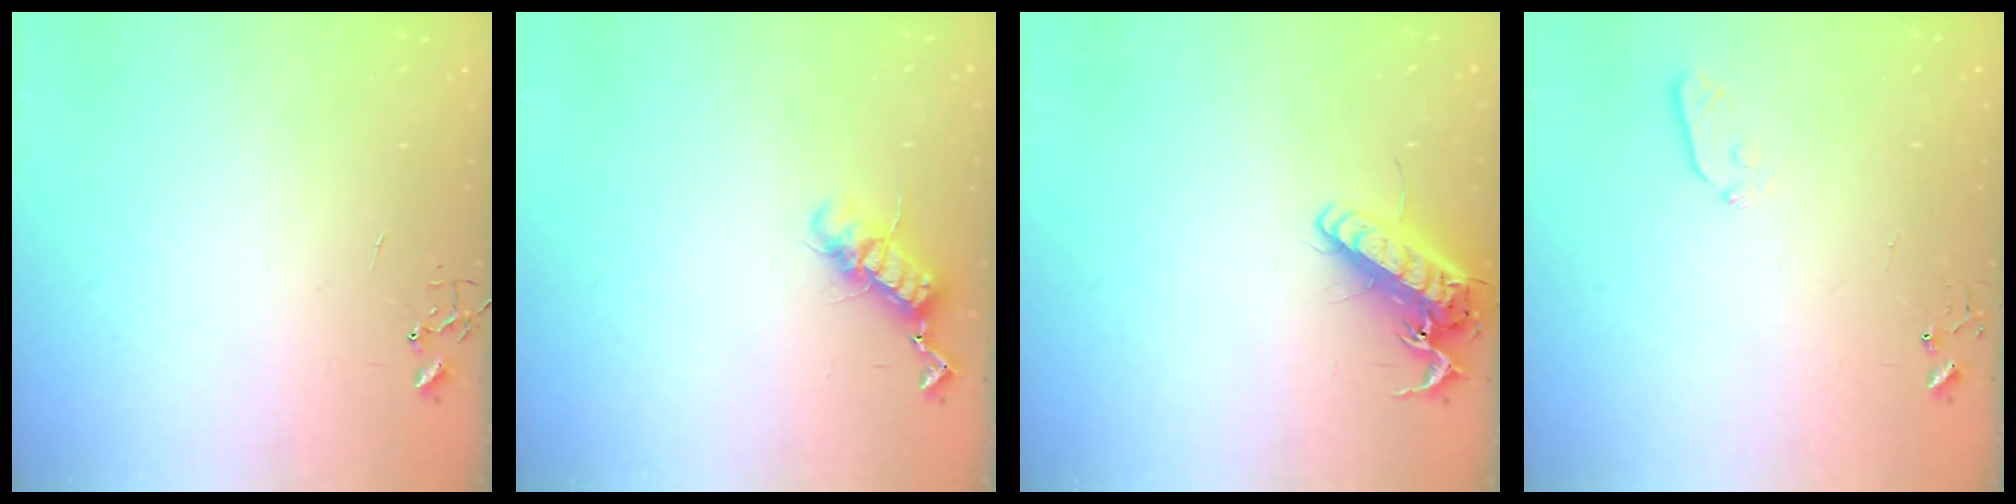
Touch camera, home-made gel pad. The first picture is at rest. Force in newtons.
{"total": 11.0, "press": 10.9, "slide": 1.1}
{"total": 14.6, "press": 14.4, "slide": 2.4}
{"total": 3.9, "press": 3.8, "slide": 0.8}